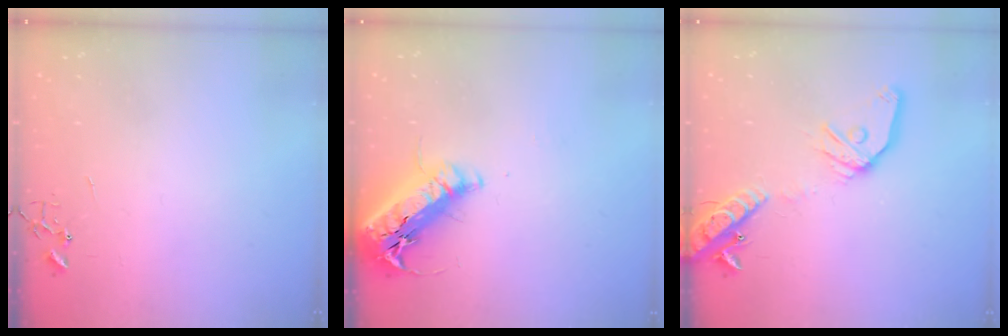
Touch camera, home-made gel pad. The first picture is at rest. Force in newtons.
{"total": 21.2, "press": 20.8, "slide": 4.0}
{"total": 17.4, "press": 17.1, "slide": 3.1}